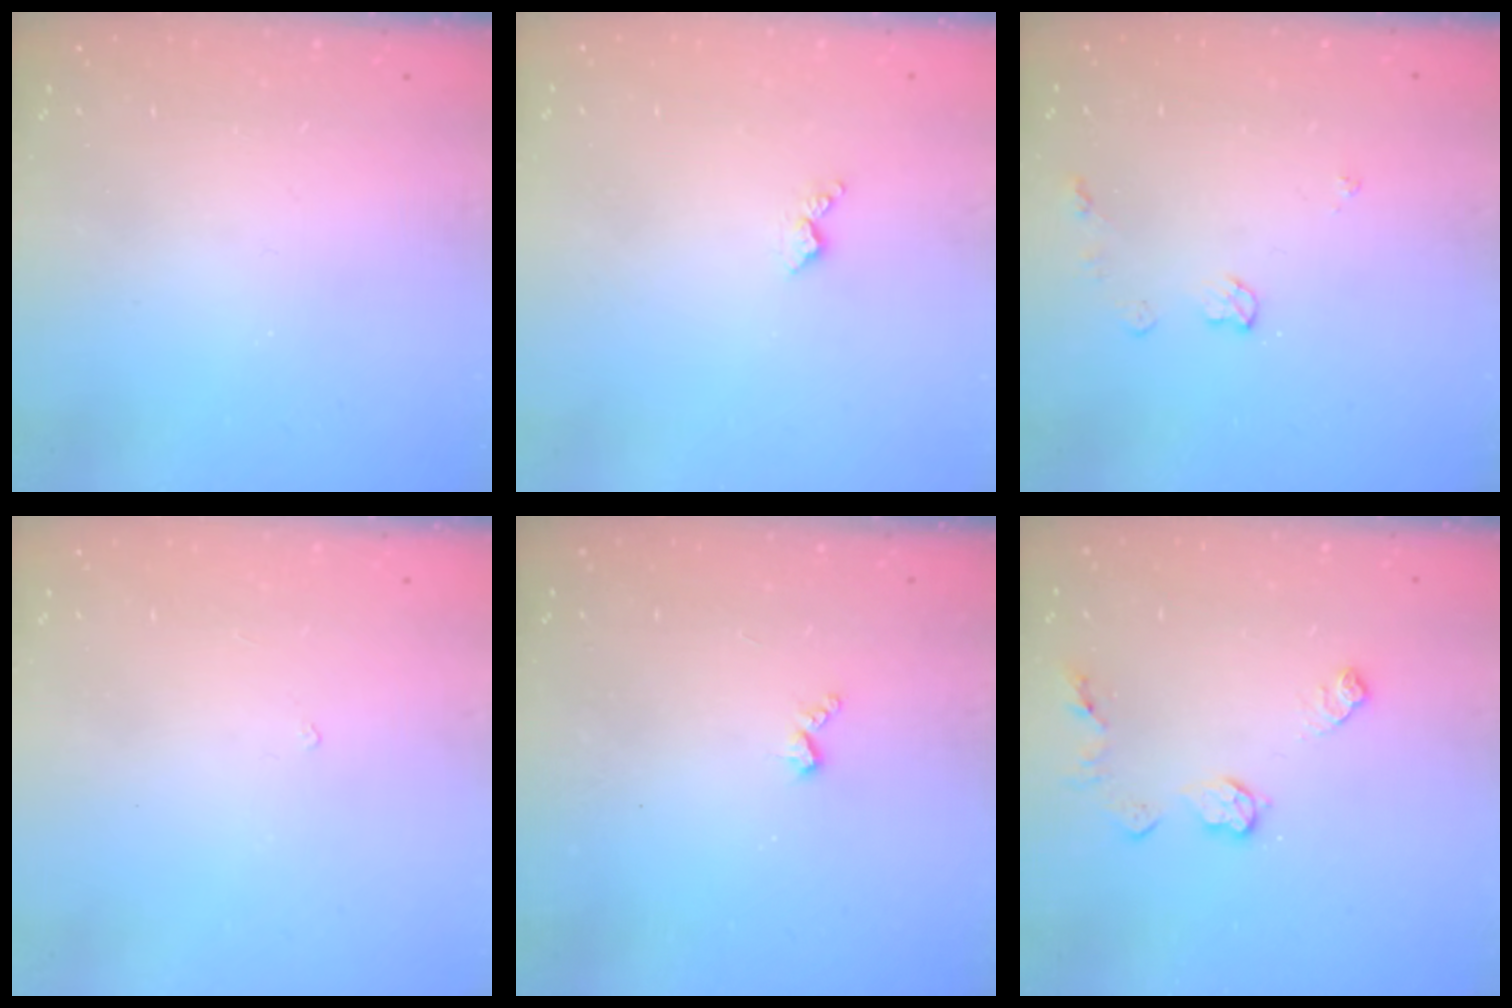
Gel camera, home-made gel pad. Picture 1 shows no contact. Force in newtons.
{"total": 2.7, "press": 2.6, "slide": 0.5}
{"total": 5.7, "press": 5.7, "slide": 0.4}
{"total": 1.9, "press": 1.9, "slide": 0.4}
{"total": 4.0, "press": 3.9, "slide": 0.5}
{"total": 7.5, "press": 7.5, "slide": 0.3}